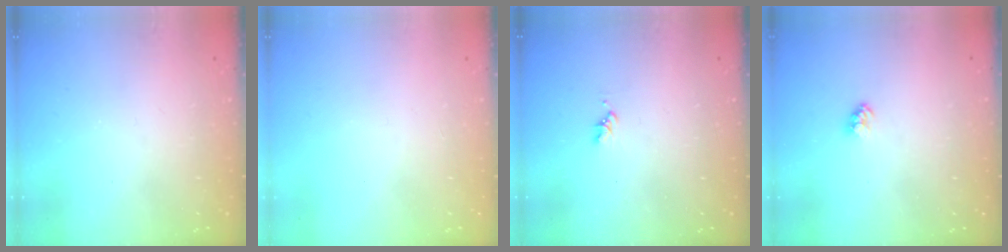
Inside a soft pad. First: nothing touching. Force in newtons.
{"total": 0.0}
{"total": 1.6, "press": 1.6, "slide": 0.3}
{"total": 2.4, "press": 2.4, "slide": 0.1}